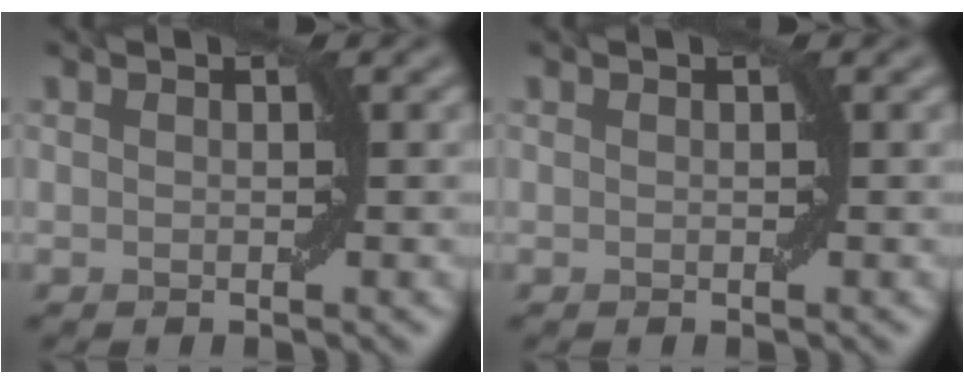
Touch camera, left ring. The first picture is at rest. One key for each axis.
{"total": 0.0}